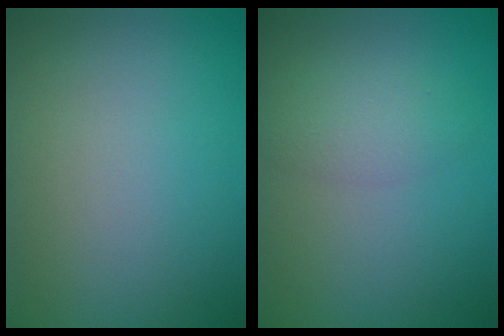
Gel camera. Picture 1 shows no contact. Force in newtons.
{"total": 2.3, "press": 2.3, "slide": 0.1}